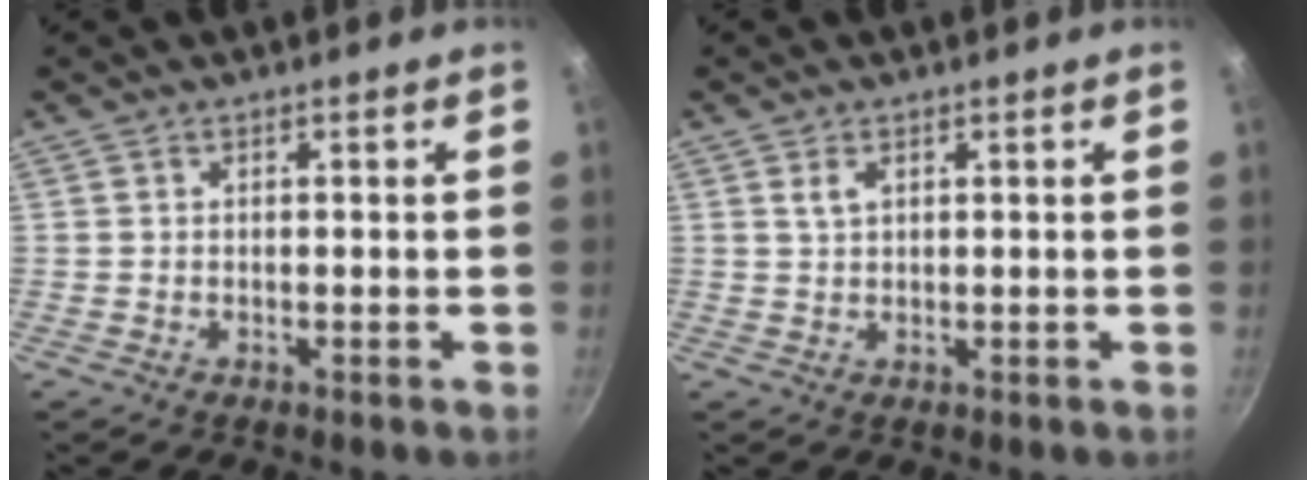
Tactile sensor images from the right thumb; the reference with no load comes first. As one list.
[{"total": 2.1, "force": [1.0, 1.2, 1.4], "torque": [-0.026, -0.005, 0.021]}]